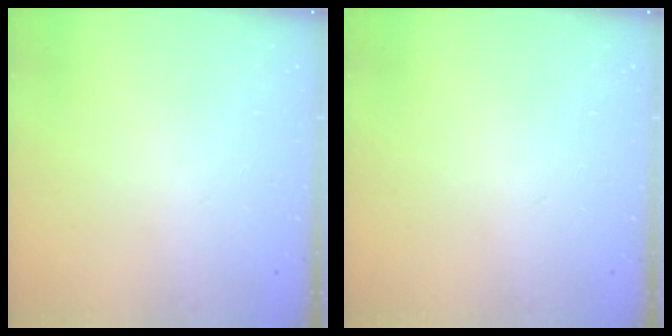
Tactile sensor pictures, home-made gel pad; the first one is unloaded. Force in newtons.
{"total": 0.0}